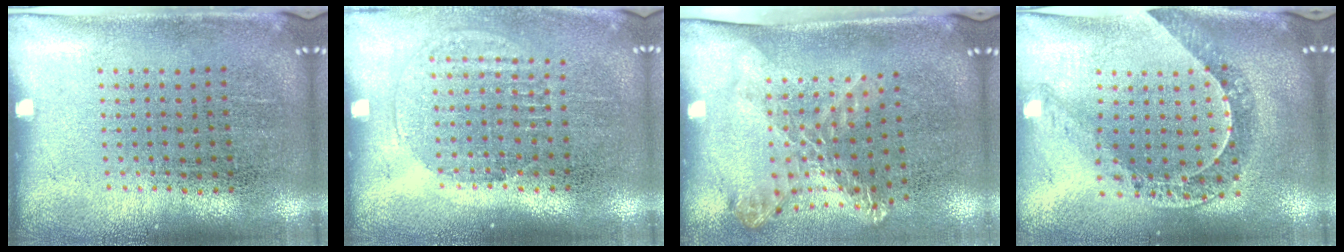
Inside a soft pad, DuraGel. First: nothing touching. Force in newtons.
{"total": 1.4, "press": 1.1, "slide": 0.7}
{"total": 1.7, "press": 1.3, "slide": 1.1}
{"total": 1.2, "press": 1.2, "slide": 0.3}